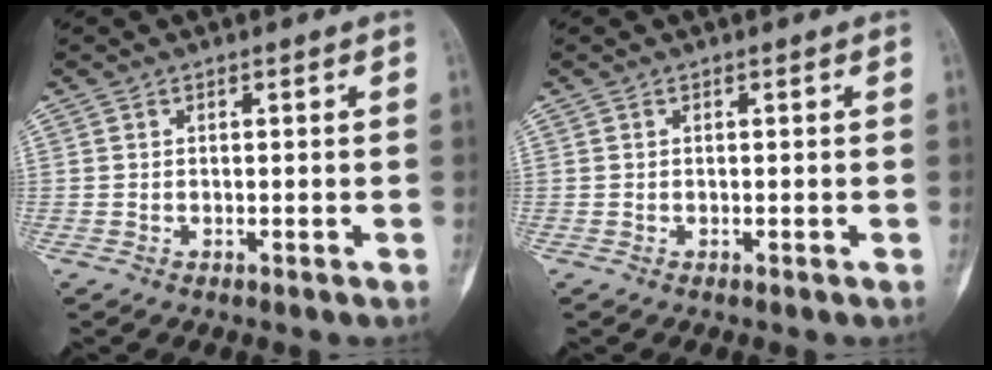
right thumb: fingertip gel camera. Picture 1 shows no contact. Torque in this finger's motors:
{"motor_torque": [0.00, 0.00, 0.06, -0.06, 0.00]}